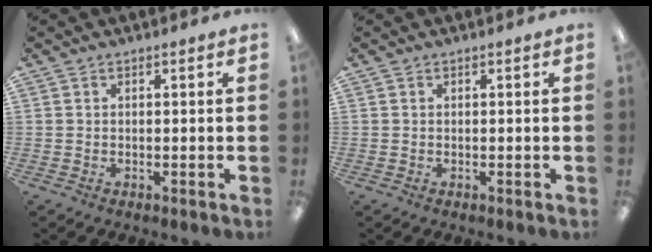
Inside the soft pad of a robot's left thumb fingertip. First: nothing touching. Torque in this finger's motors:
{"motor_torque": [0.00, 0.00, 0.00, 0.00, 0.00]}